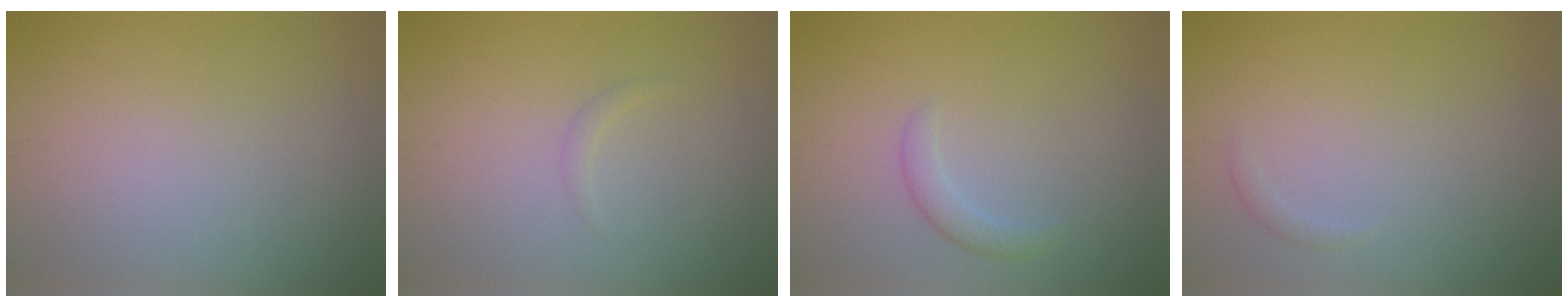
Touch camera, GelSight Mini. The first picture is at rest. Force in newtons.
{"total": 0.6, "press": 0.6, "slide": 0.0}
{"total": 1.6, "press": 1.6, "slide": 0.1}
{"total": 0.6, "press": 0.6, "slide": 0.0}